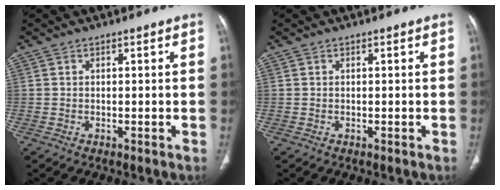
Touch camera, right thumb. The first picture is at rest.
{"total": 0.0}